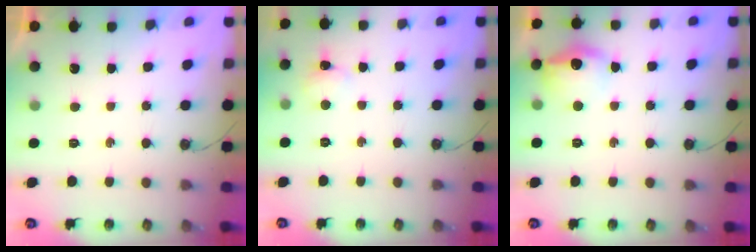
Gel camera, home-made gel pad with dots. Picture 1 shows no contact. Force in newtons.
{"total": 2.7, "press": 2.6, "slide": 0.7}
{"total": 12.8, "press": 12.8, "slide": 1.1}